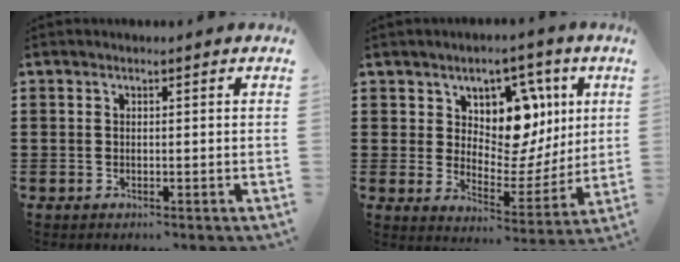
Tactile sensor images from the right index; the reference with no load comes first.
{"total": 9.3, "force": [4.8, 6.7, 4.3], "torque": [-0.085, -0.030, 0.083]}